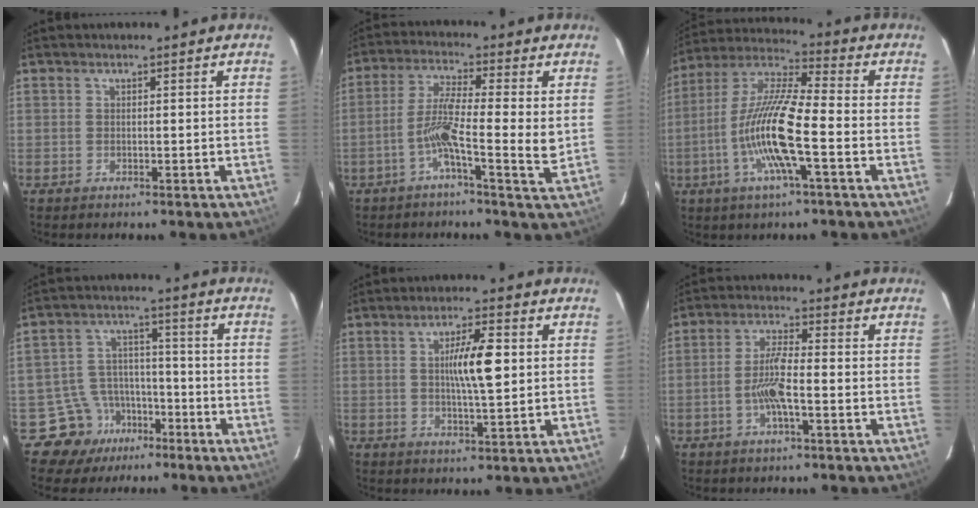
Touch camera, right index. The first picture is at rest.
{"total": 8.5, "force": [-1.2, 0.1, 8.4], "torque": [-0.156, 0.004, -0.033]}
{"total": 14.2, "force": [-3.7, 1.2, 13.7], "torque": [-0.278, 0.000, -0.075]}
{"total": 8.9, "force": [-5.0, 7.3, 0.4], "torque": [-0.003, 0.042, -0.067]}
{"total": 6.9, "force": [0.9, 0.7, 6.8], "torque": [-0.118, 0.004, 0.016]}
{"total": 5.9, "force": [-1.6, 0.7, 5.7], "torque": [-0.117, 0.004, -0.033]}